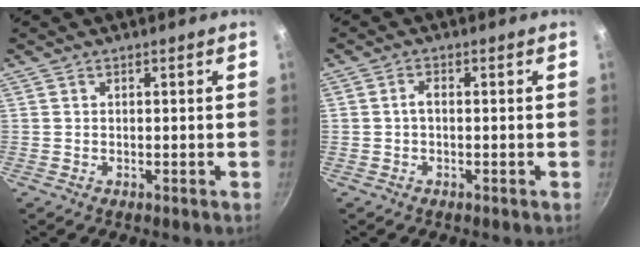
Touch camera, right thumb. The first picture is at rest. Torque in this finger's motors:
{"motor_torque": [-0.04, -0.21, 0.38, 0.30, -0.01]}